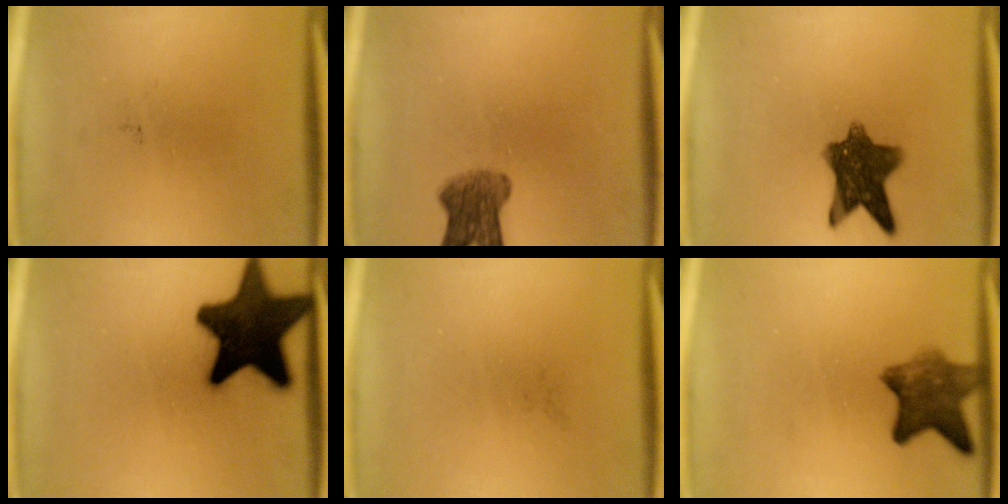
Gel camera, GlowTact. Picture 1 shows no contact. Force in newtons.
{"total": 5.7}
{"total": 9.7}
{"total": 17.9}
{"total": 0.0}
{"total": 7.0}